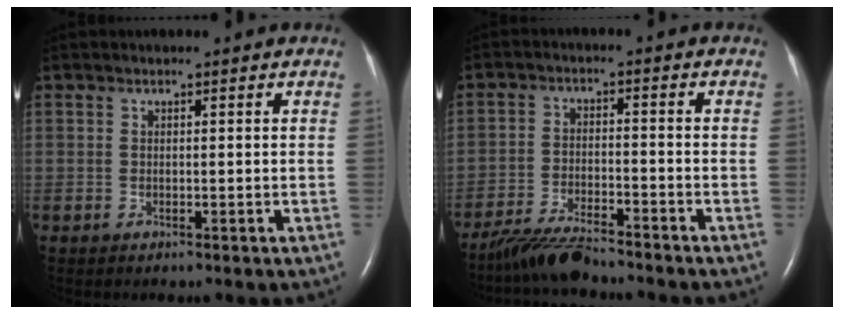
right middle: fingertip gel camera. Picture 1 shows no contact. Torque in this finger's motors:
{"motor_torque": [0.55, -0.77, 0.04, 0.02]}